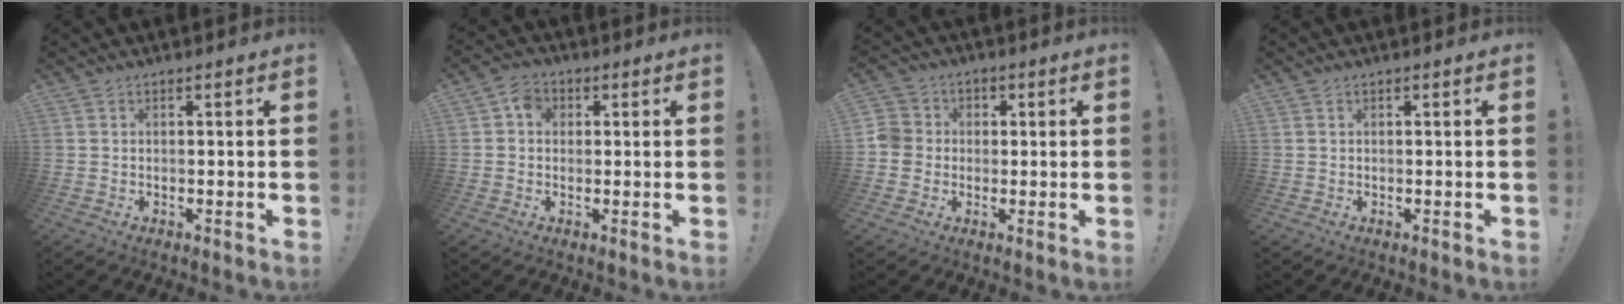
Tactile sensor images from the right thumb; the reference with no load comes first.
{"total": 4.9, "force": [0.9, 3.9, 2.8], "torque": [-0.044, 0.008, 0.017]}
{"total": 6.4, "force": [-0.5, 6.1, 1.9], "torque": [-0.036, 0.014, -0.009]}
{"total": 0.0}